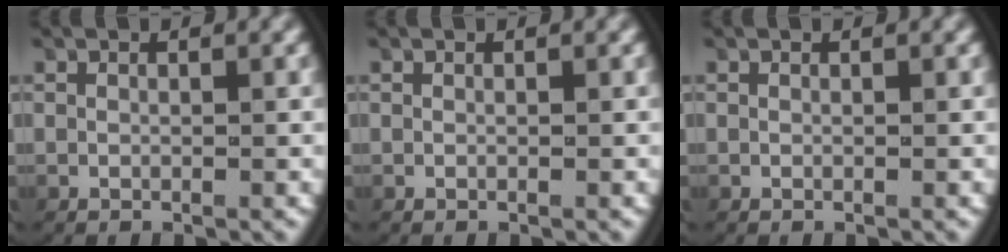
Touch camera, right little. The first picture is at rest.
{"total": 0.0}
{"total": 0.0}